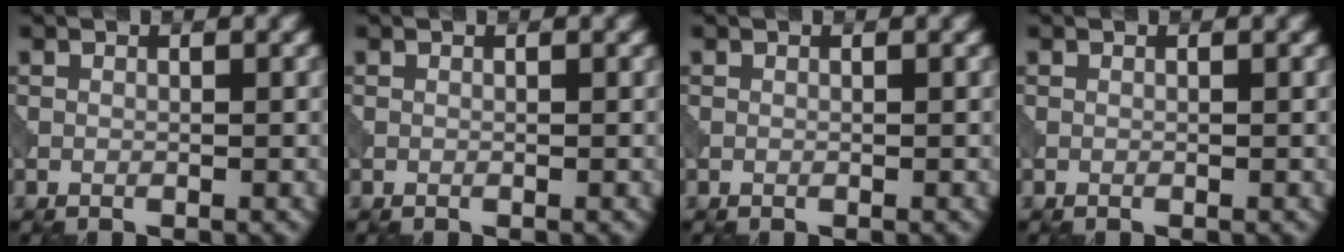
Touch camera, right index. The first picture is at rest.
{"total": 0.0}
{"total": 0.0}
{"total": 0.0}